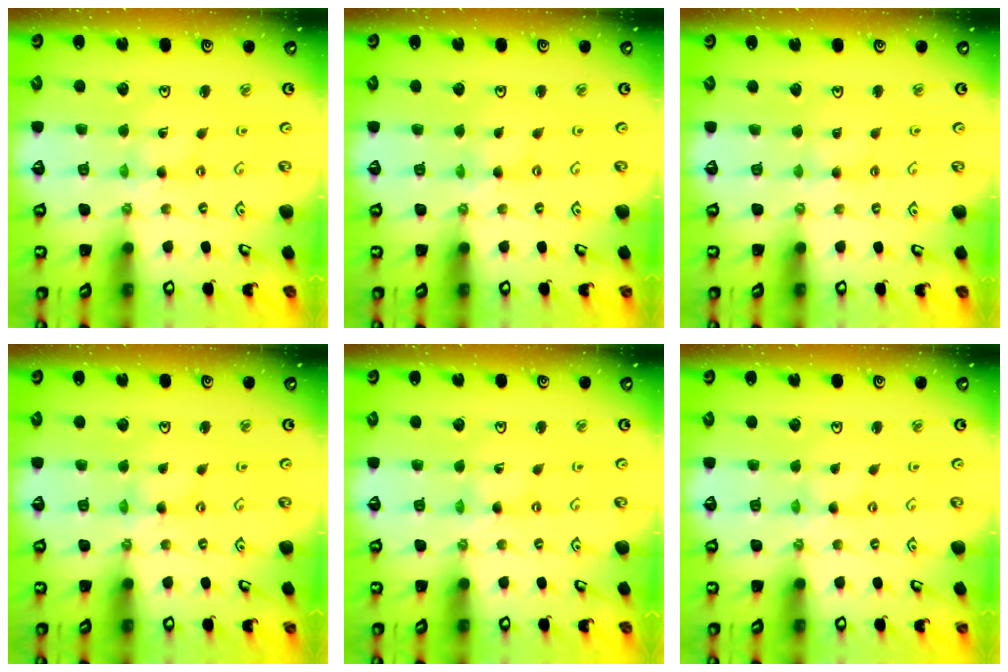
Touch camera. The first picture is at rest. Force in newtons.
{"total": 0.0}
{"total": 2.5, "press": 2.5, "slide": 0.2}
{"total": 0.9, "press": 0.8, "slide": 0.2}
{"total": 0.0}
{"total": 0.0}